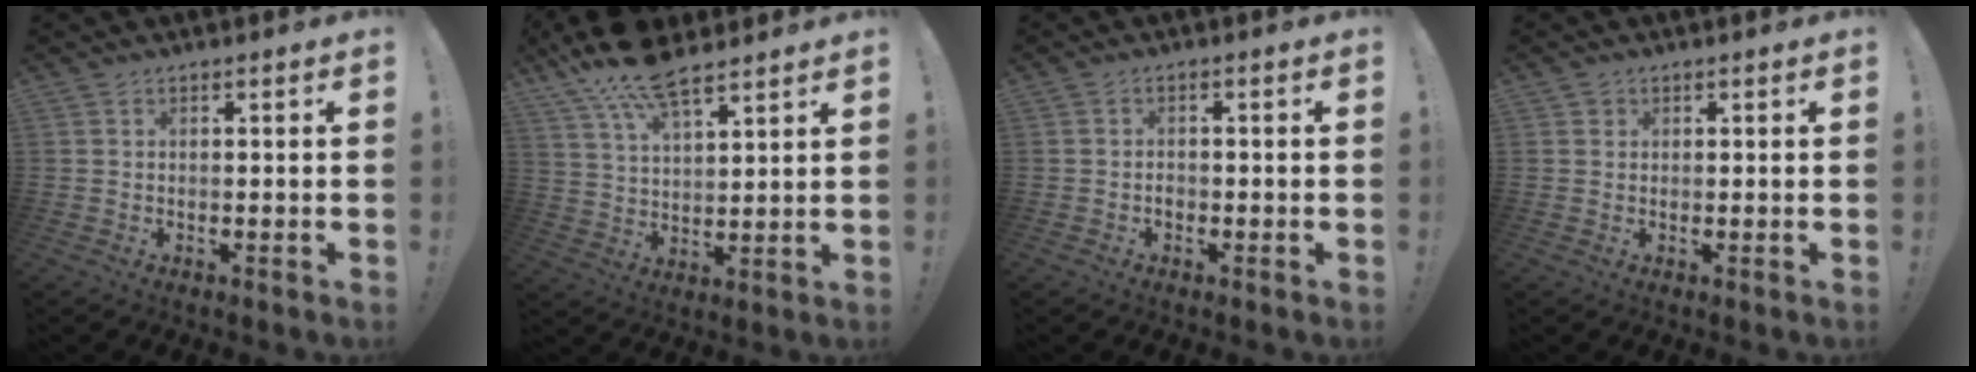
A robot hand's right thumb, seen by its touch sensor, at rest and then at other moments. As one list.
[{"total": 13.1, "force": [9.8, 4.6, 7.4], "torque": [-0.146, -0.045, 0.179]}, {"total": 1.6, "force": [-1.0, 1.0, 0.7], "torque": [-0.010, 0.002, -0.018]}, {"total": 1.4, "force": [0.8, 1.1, 0.2], "torque": [0.002, -0.002, 0.013]}]